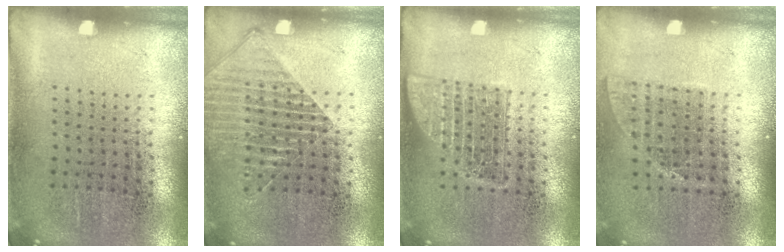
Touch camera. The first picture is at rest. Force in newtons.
{"total": 1.5, "press": 1.4, "slide": 0.7}
{"total": 1.2, "press": 1.2, "slide": 0.2}
{"total": 1.0, "press": 0.8, "slide": 0.6}